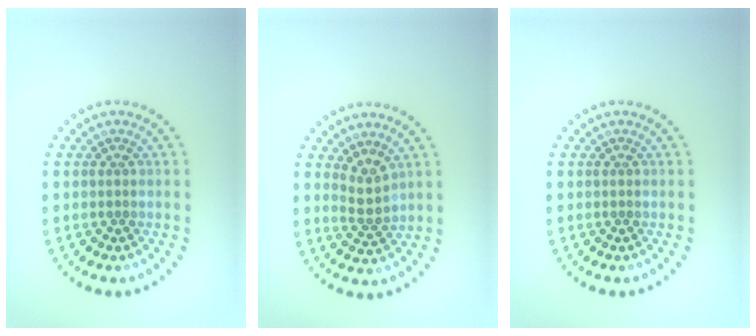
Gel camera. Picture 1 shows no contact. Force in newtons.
{"total": 1.7, "press": 1.4, "slide": 1.1}
{"total": 0.0}